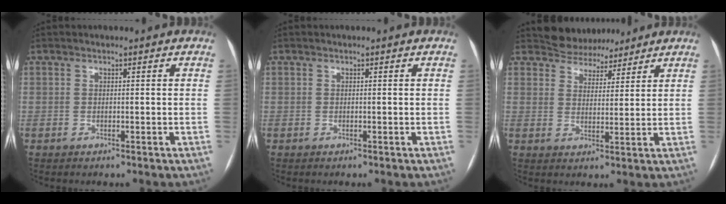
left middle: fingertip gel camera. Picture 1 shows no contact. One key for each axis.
{"total": 0.0}
{"total": 6.2, "fx": 5.7, "fy": 2.5, "fz": 0.1, "tx": -0.005, "ty": 0.006, "tz": 0.088}